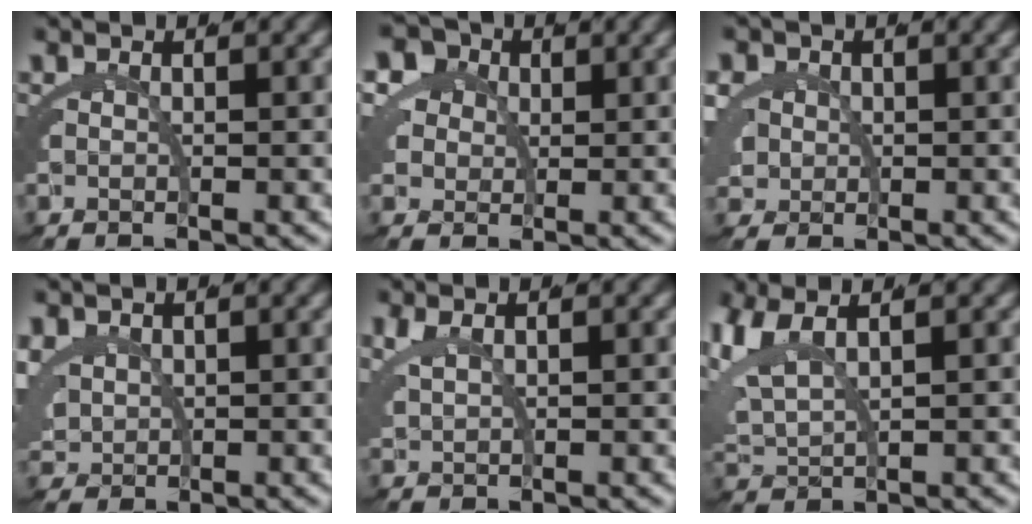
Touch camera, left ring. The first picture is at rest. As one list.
[{"total": 8.8, "force": [2.7, 7.6, 3.7], "torque": [-0.080, 0.005, 0.029]}, {"total": 5.1, "force": [0.9, 4.4, 2.3], "torque": [-0.050, -0.005, 0.012]}, {"total": 4.0, "force": [1.2, 3.3, 1.9], "torque": [-0.051, -0.010, 0.032]}, {"total": 1.2, "force": [1.2, -0.2, 0.4], "torque": [-0.020, 0.003, 0.028]}, {"total": 3.4, "force": [2.3, 1.1, 2.2], "torque": [-0.080, -0.001, 0.055]}]